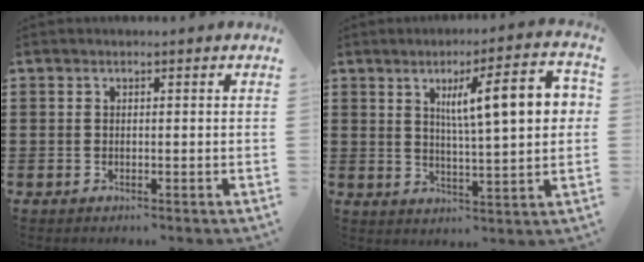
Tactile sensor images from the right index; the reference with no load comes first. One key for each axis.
{"total": 11.1, "fx": 3.3, "fy": 2.4, "fz": 10.4, "tx": -0.175, "ty": 0.005, "tz": 0.047}